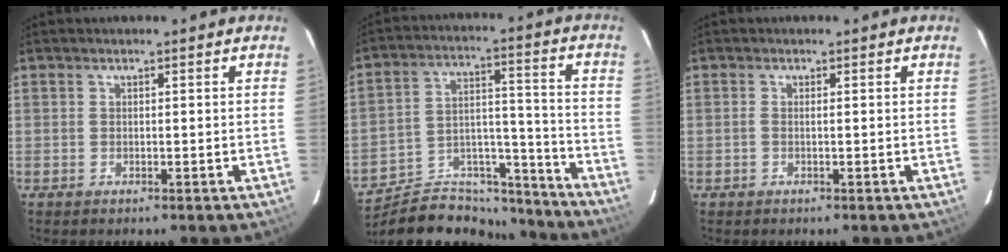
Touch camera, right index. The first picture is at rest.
{"total": 19.9, "force": [-17.9, 7.0, 5.1], "torque": [-0.085, 0.053, -0.262]}
{"total": 0.6, "force": [-0.1, -0.1, 0.6], "torque": [-0.012, 0.002, -0.005]}